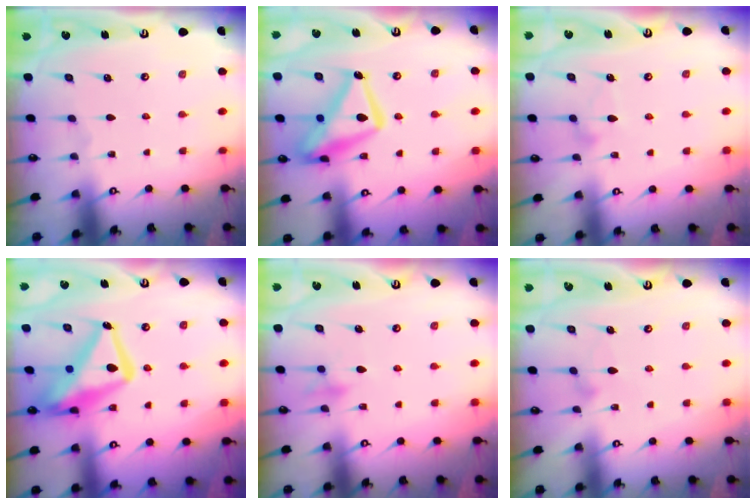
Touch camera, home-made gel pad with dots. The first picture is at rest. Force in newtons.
{"total": 16.2, "press": 16.1, "slide": 1.3}
{"total": 9.8, "press": 9.7, "slide": 0.5}
{"total": 18.7, "press": 18.6, "slide": 1.7}
{"total": 9.7, "press": 9.7, "slide": 0.6}
{"total": 7.8, "press": 7.8, "slide": 0.4}